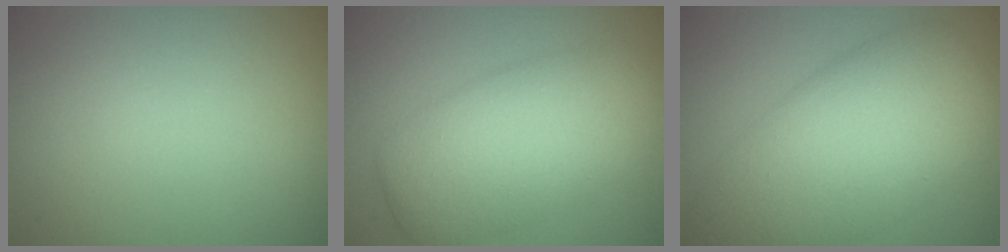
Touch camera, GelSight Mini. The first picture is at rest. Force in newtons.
{"total": 7.7, "press": 7.7, "slide": 0.1}
{"total": 11.1, "press": 11.1, "slide": 0.1}